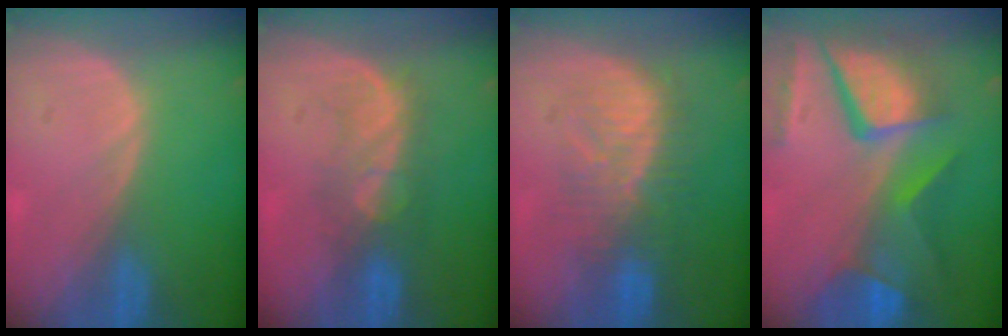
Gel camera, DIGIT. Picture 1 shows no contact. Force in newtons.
{"total": 5.6, "press": 5.5, "slide": 1.3}
{"total": 8.4, "press": 8.2, "slide": 1.9}
{"total": 12.0, "press": 9.9, "slide": 6.8}